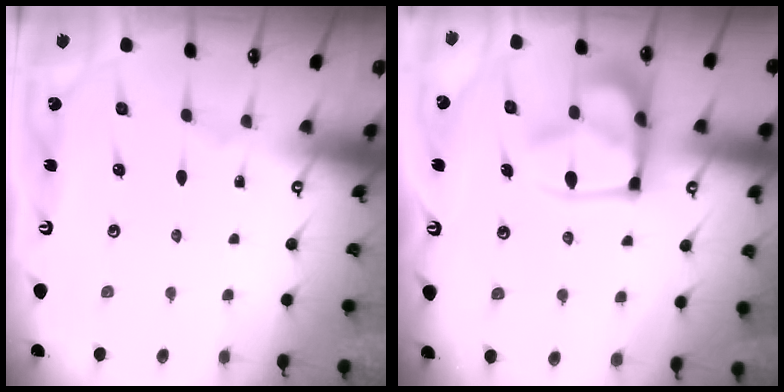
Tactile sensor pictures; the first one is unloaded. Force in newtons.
{"total": 14.8, "press": 14.7, "slide": 1.7}